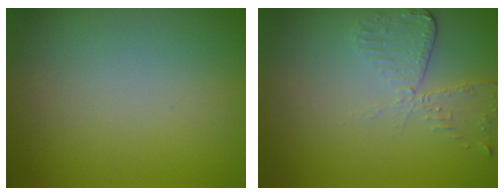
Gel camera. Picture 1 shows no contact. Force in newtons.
{"total": 2.9, "press": 2.6, "slide": 1.3}